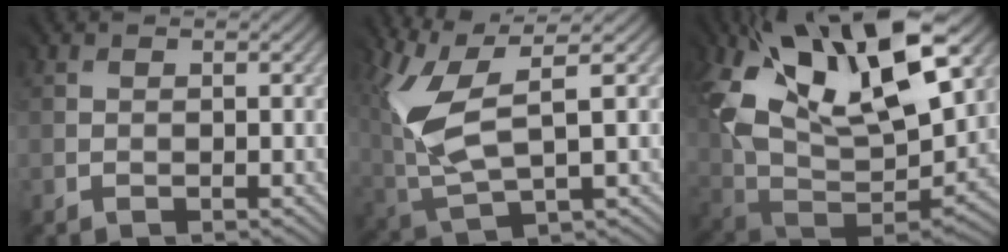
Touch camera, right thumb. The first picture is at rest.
{"total": 8.9, "force": [2.8, 3.2, 7.8], "torque": [-0.202, -0.001, 0.065]}
{"total": 18.7, "force": [8.1, 10.0, 13.5], "torque": [-0.290, 0.013, 0.169]}